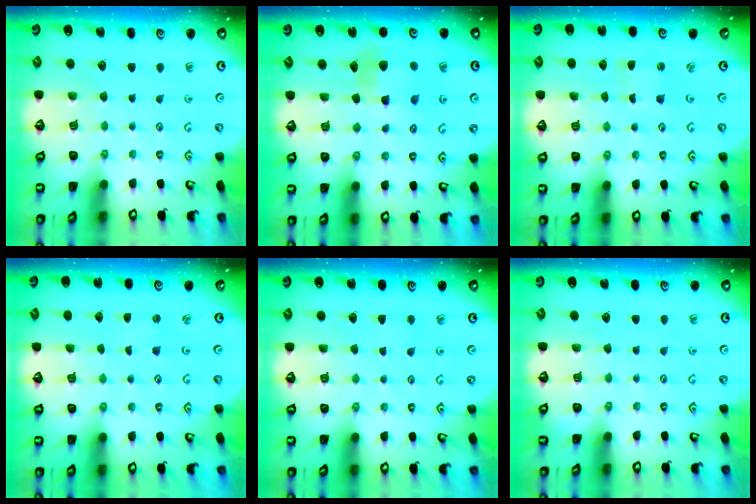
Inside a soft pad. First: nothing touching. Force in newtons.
{"total": 6.8, "press": 6.8, "slide": 0.2}
{"total": 0.6, "press": 0.5, "slide": 0.2}
{"total": 0.0}
{"total": 2.4, "press": 2.4, "slide": 0.3}
{"total": 0.0}